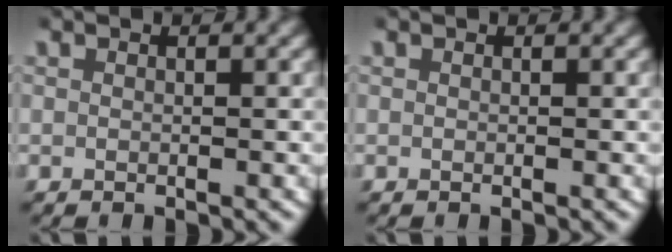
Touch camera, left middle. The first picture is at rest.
{"total": 0.0}